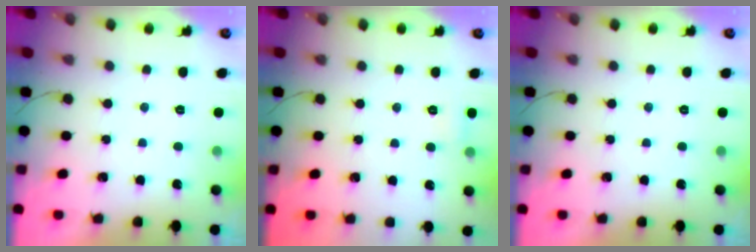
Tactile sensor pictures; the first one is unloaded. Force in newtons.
{"total": 5.4, "press": 5.2, "slide": 1.4}
{"total": 0.0}